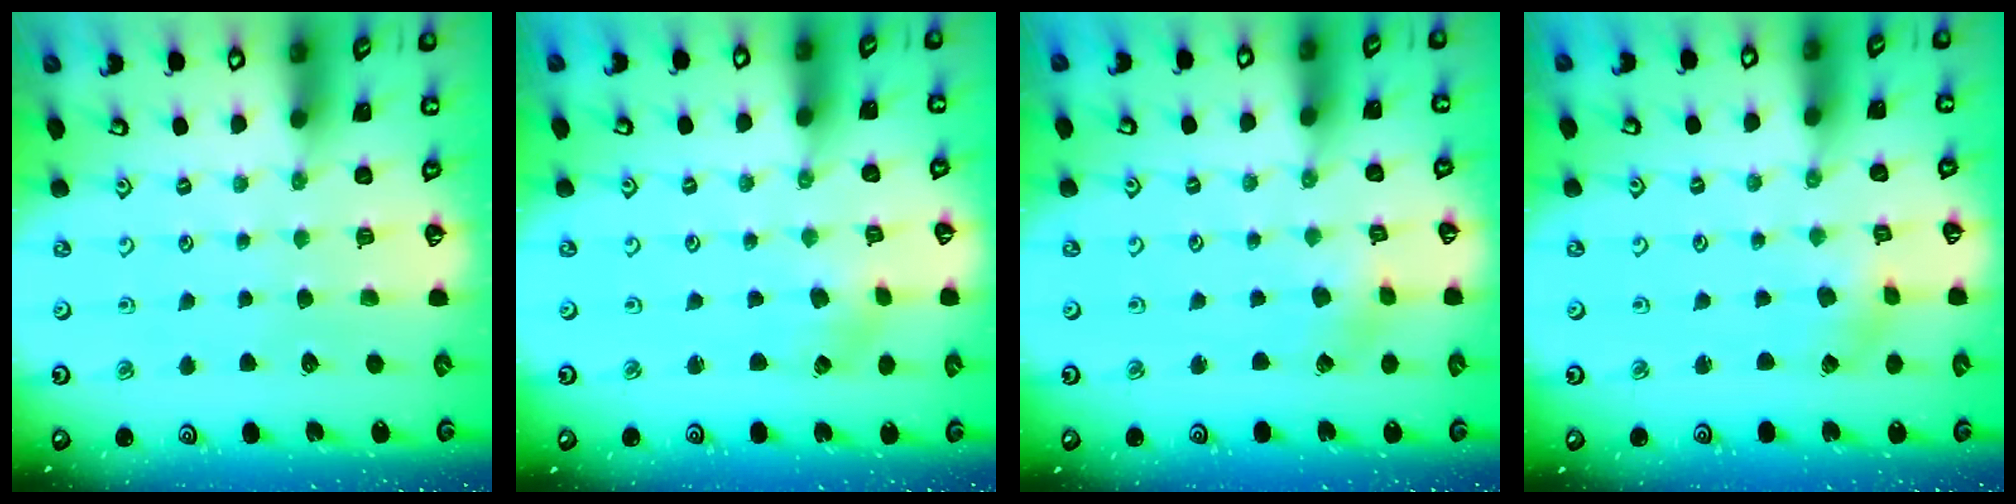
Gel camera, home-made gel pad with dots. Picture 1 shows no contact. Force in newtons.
{"total": 2.4, "press": 2.3, "slide": 0.4}
{"total": 1.9, "press": 1.9, "slide": 0.1}
{"total": 0.0}